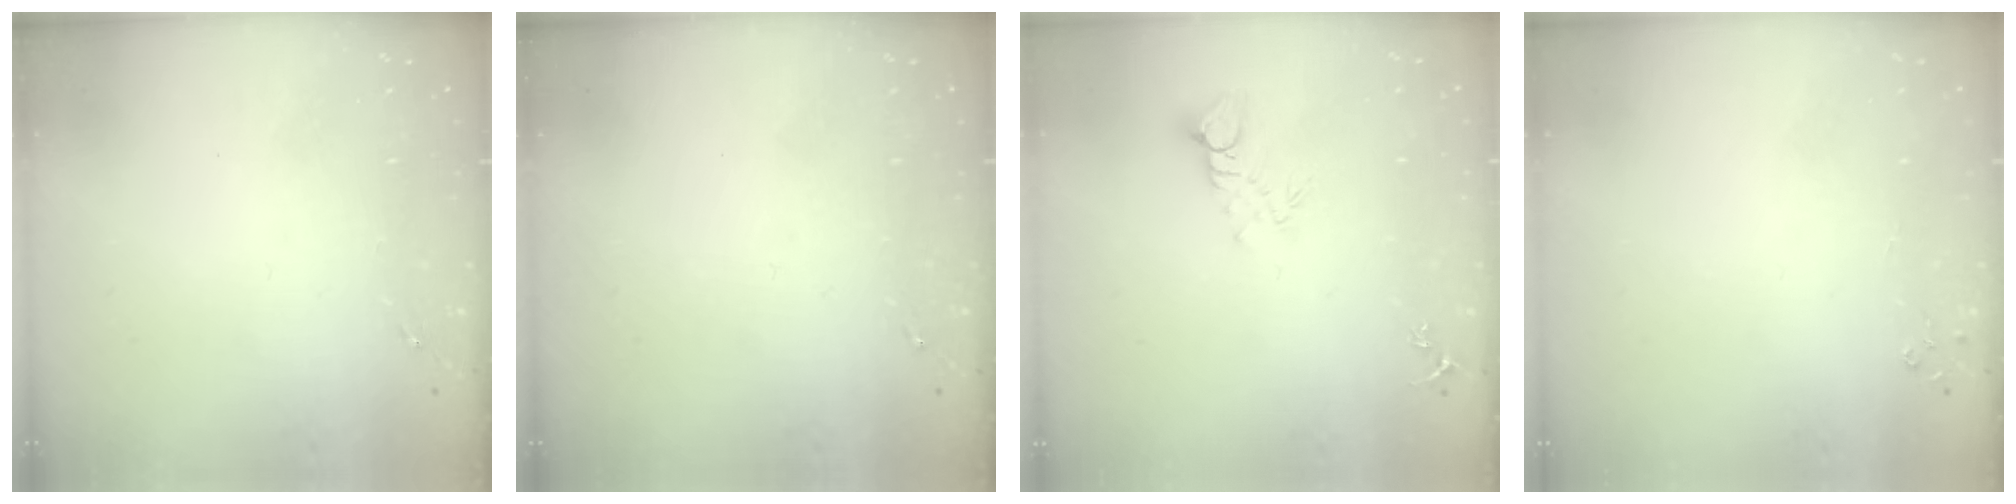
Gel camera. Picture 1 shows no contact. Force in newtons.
{"total": 0.0}
{"total": 5.2, "press": 5.2, "slide": 0.4}
{"total": 2.8, "press": 2.8, "slide": 0.3}